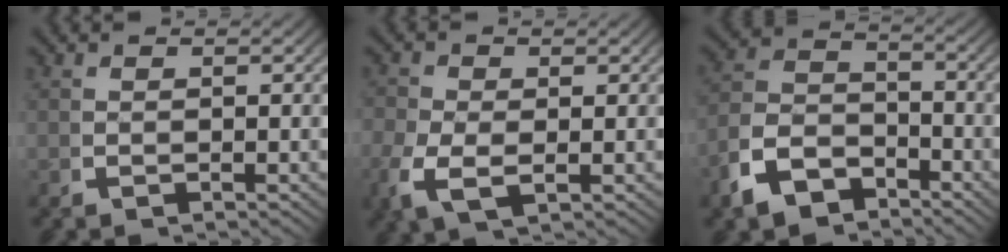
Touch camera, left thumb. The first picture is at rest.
{"total": 3.7, "force": [-0.8, 2.4, 2.7], "torque": [-0.071, -0.025, -0.003]}
{"total": 6.8, "force": [-3.3, 4.8, 3.4], "torque": [-0.064, -0.024, -0.051]}